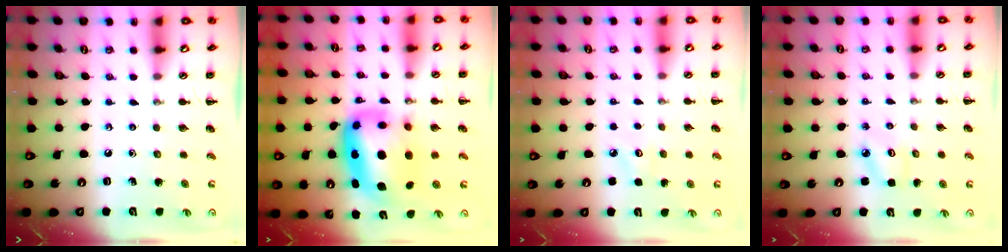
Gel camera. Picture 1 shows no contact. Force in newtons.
{"total": 13.9, "press": 13.4, "slide": 3.6}
{"total": 2.4, "press": 2.3, "slide": 0.6}
{"total": 2.9, "press": 2.8, "slide": 0.5}